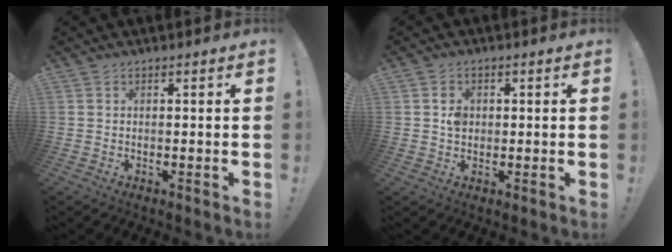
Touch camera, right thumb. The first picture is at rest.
{"total": 3.0, "force": [0.2, 2.5, 1.7], "torque": [-0.016, -0.002, 0.000]}